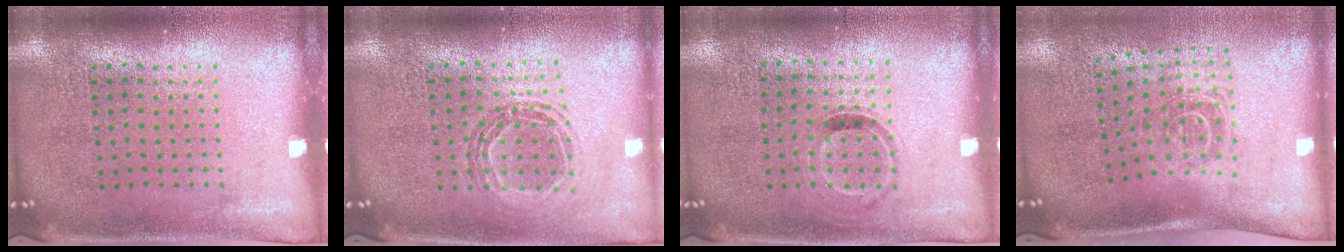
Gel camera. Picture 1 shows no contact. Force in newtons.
{"total": 0.9, "press": 0.9, "slide": 0.1}
{"total": 0.8, "press": 0.7, "slide": 0.4}
{"total": 1.7, "press": 1.2, "slide": 1.3}